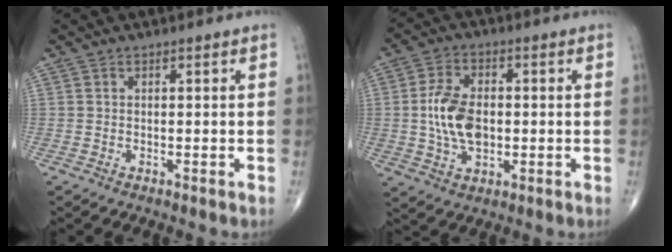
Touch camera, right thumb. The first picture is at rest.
{"total": 10.0, "force": [-0.3, 6.0, 8.0], "torque": [-0.148, 0.004, -0.006]}